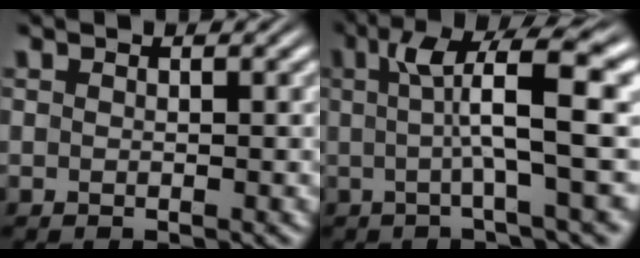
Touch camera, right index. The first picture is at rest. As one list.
[{"total": 8.2, "force": [1.7, 1.7, 7.8], "torque": [-0.105, 0.021, 0.019]}]